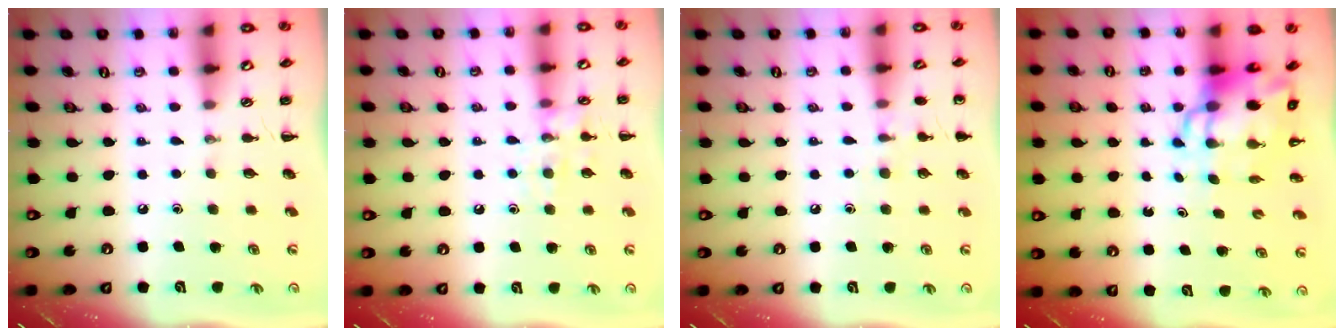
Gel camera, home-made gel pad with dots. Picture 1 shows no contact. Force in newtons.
{"total": 9.5, "press": 9.5, "slide": 0.6}
{"total": 6.7, "press": 6.4, "slide": 1.8}
{"total": 9.4, "press": 9.0, "slide": 2.8}